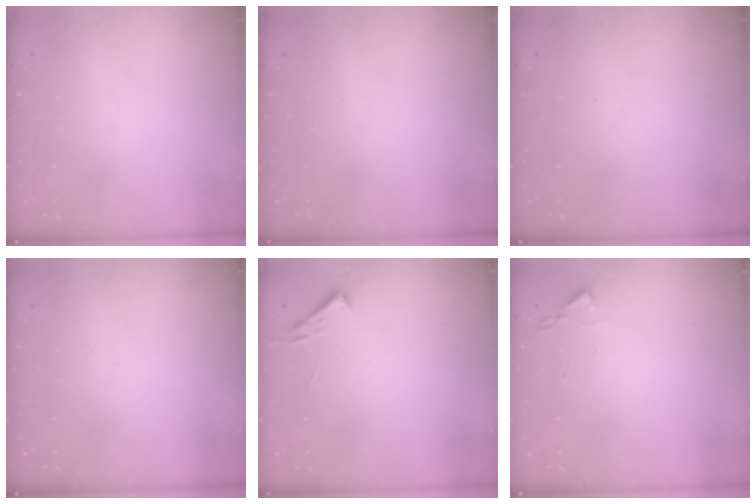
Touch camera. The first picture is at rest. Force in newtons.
{"total": 0.0}
{"total": 0.0}
{"total": 0.0}
{"total": 2.7, "press": 2.7, "slide": 0.4}
{"total": 1.9, "press": 1.8, "slide": 0.3}